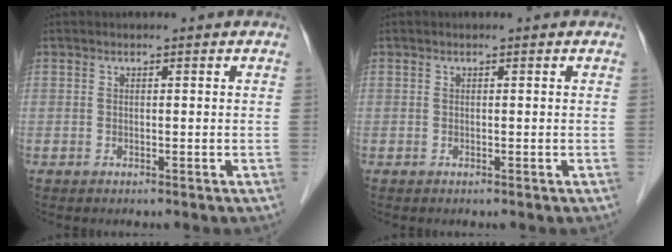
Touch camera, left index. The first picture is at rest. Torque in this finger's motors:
{"motor_torque": [0.00, 0.00, 0.01, 0.00]}